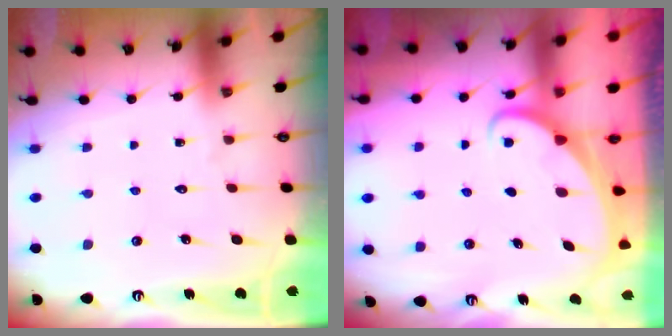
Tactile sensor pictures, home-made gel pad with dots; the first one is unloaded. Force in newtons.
{"total": 1.6, "press": 1.6, "slide": 0.1}